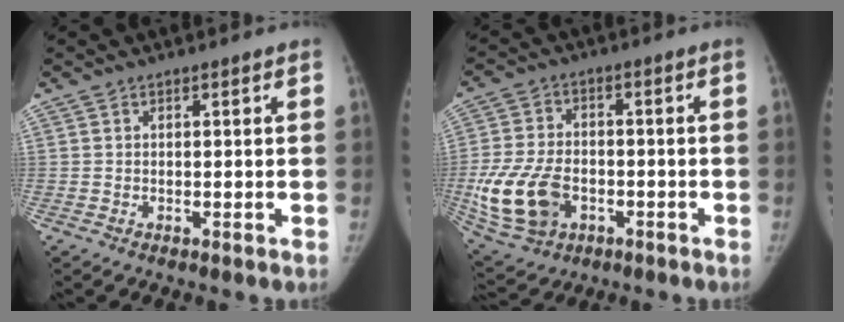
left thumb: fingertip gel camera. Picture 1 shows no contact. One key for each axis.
{"total": 14.1, "fx": -3.7, "fy": 9.8, "fz": 9.5, "tx": -0.189, "ty": 0.007, "tz": -0.059}